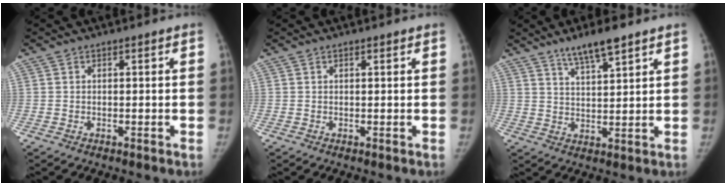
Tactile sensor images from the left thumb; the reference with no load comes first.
{"total": 0.5, "force": [0.4, 0.1, 0.4], "torque": [-0.007, 0.000, 0.006]}
{"total": 7.3, "force": [5.3, 1.2, 4.8], "torque": [-0.081, -0.028, 0.096]}